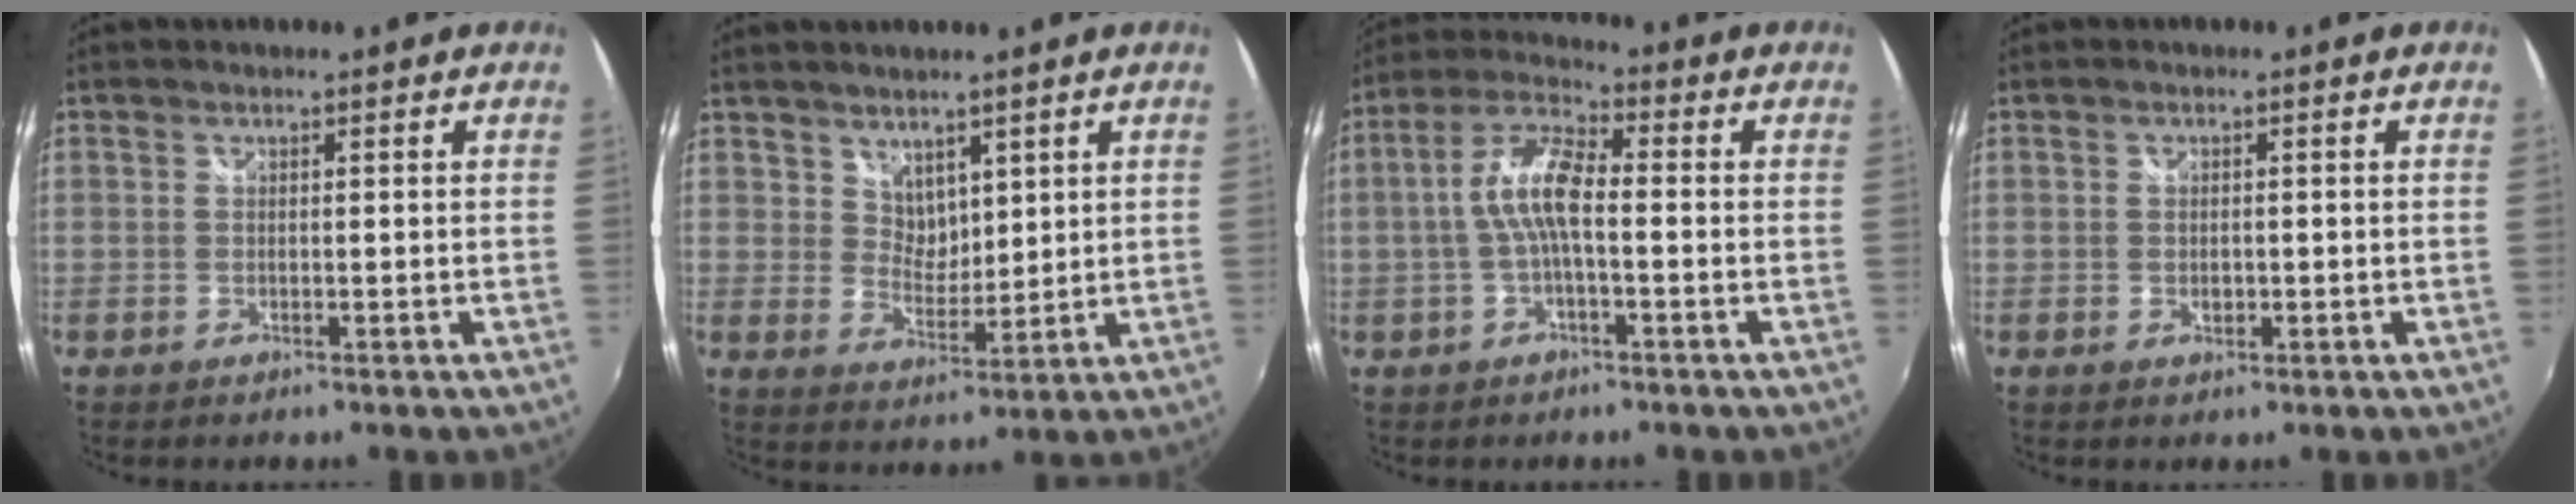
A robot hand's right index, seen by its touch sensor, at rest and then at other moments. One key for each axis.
{"total": 4.7, "fx": 3.3, "fy": 2.9, "fz": 1.5, "tx": -0.014, "ty": 0.000, "tz": 0.065}
{"total": 8.4, "fx": -0.8, "fy": 2.5, "fz": 8.0, "tx": -0.170, "ty": 0.016, "tz": -0.016}
{"total": 1.5, "fx": -0.2, "fy": 1.2, "fz": 0.8, "tx": -0.011, "ty": -0.001, "tz": -0.004}